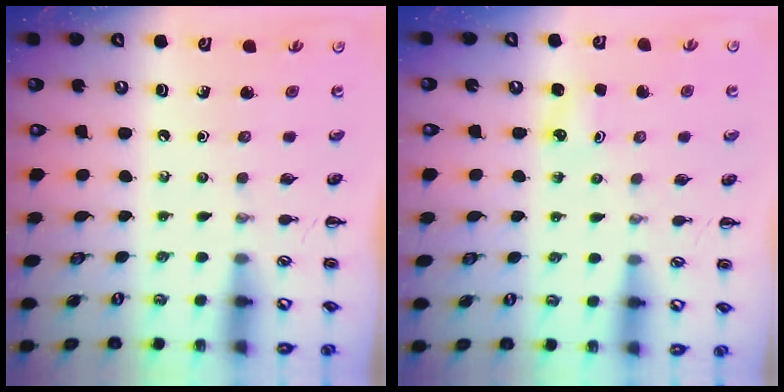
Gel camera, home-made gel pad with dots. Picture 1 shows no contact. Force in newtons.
{"total": 1.8, "press": 1.7, "slide": 0.5}